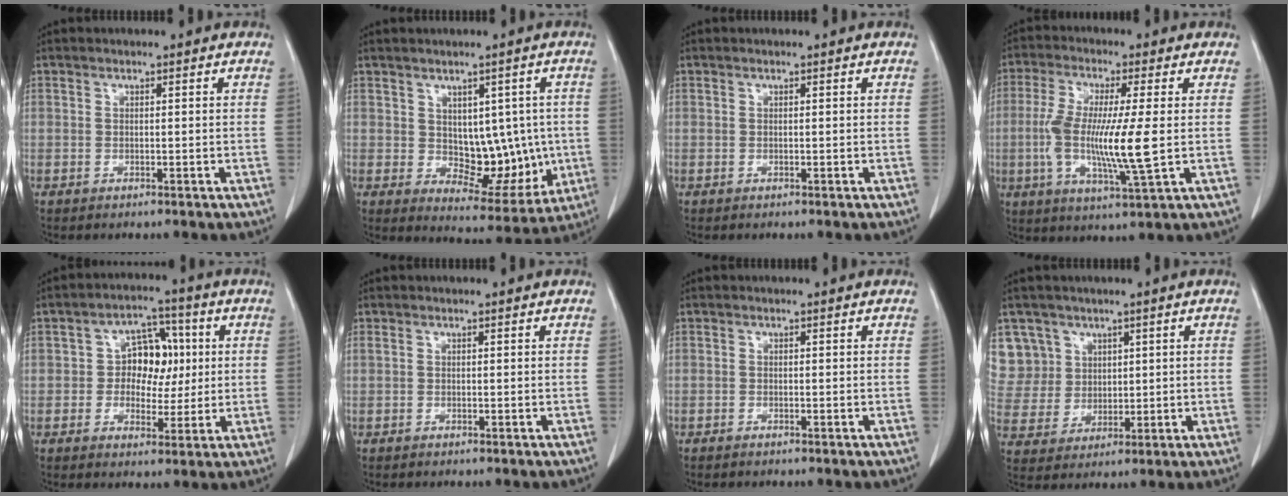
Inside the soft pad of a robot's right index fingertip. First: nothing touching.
{"total": 10.0, "force": [0.2, 5.9, 8.0], "torque": [-0.088, 0.007, 0.026]}
{"total": 0.0}
{"total": 12.2, "force": [-0.8, 1.1, 12.1], "torque": [-0.240, -0.014, -0.019]}
{"total": 7.9, "force": [1.1, 5.8, 5.2], "torque": [-0.068, 0.023, 0.021]}
{"total": 0.0}
{"total": 0.5, "force": [-0.5, 0.2, 0.2], "torque": [-0.009, -0.001, -0.009]}
{"total": 8.8, "force": [4.5, 7.6, 0.1], "torque": [-0.005, 0.021, 0.104]}